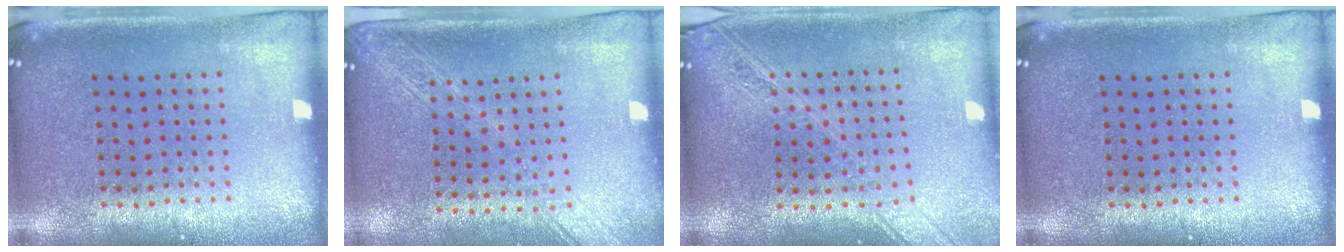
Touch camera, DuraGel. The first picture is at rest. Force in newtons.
{"total": 1.8, "press": 1.5, "slide": 1.0}
{"total": 2.3, "press": 1.9, "slide": 1.2}
{"total": 0.0}